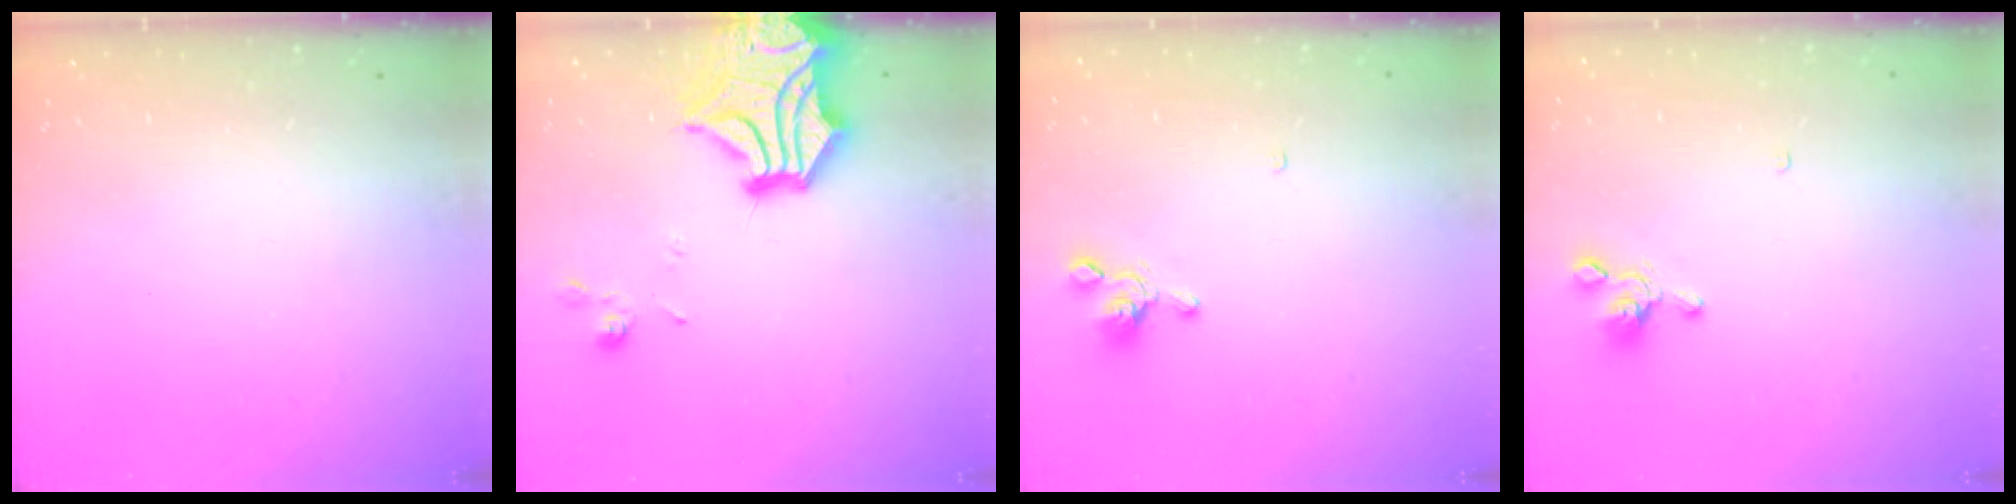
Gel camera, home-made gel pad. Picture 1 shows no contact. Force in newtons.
{"total": 12.7, "press": 12.3, "slide": 3.1}
{"total": 0.7, "press": 0.3, "slide": 0.6}
{"total": 0.7, "press": 0.3, "slide": 0.6}